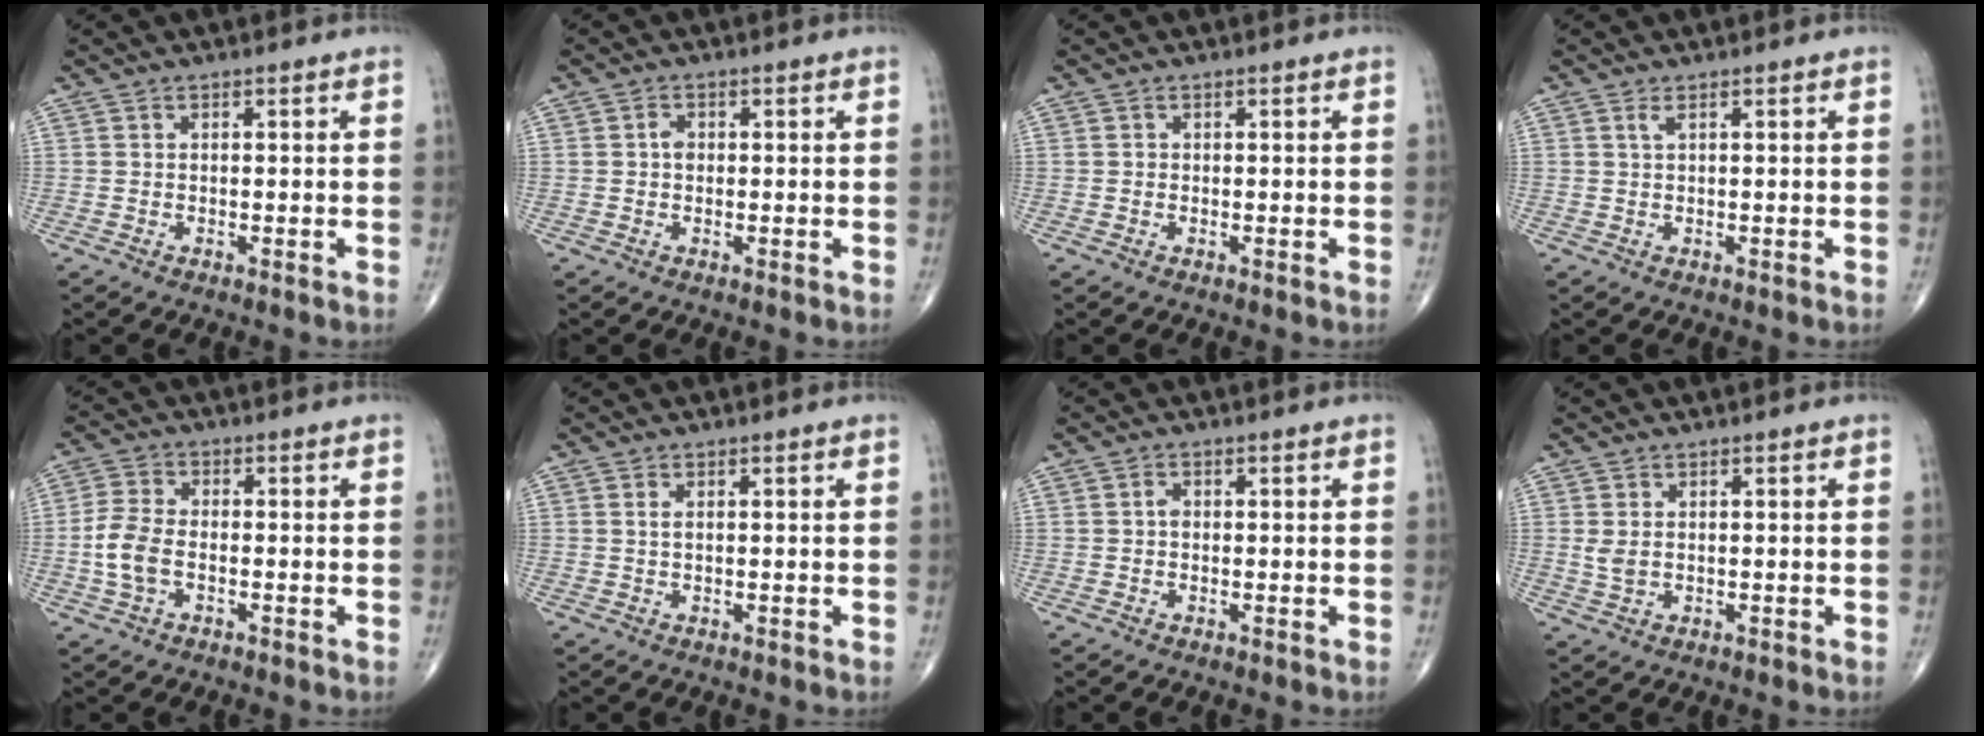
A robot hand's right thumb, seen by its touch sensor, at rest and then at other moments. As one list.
[{"total": 1.5, "force": [0.1, 1.1, 1.0], "torque": [-0.012, 0.004, -0.002]}, {"total": 0.0}, {"total": 0.8, "force": [0.5, 0.1, 0.7], "torque": [-0.020, 0.003, 0.010]}, {"total": 6.2, "force": [-1.4, 3.6, 4.9], "torque": [-0.113, 0.014, -0.031]}, {"total": 0.9, "force": [0.3, 0.3, 0.8], "torque": [-0.018, 0.003, 0.007]}, {"total": 0.7, "force": [0.0, 0.5, 0.5], "torque": [-0.006, 0.002, -0.003]}, {"total": 2.1, "force": [0.4, 1.2, 1.6], "torque": [-0.033, 0.000, 0.013]}]